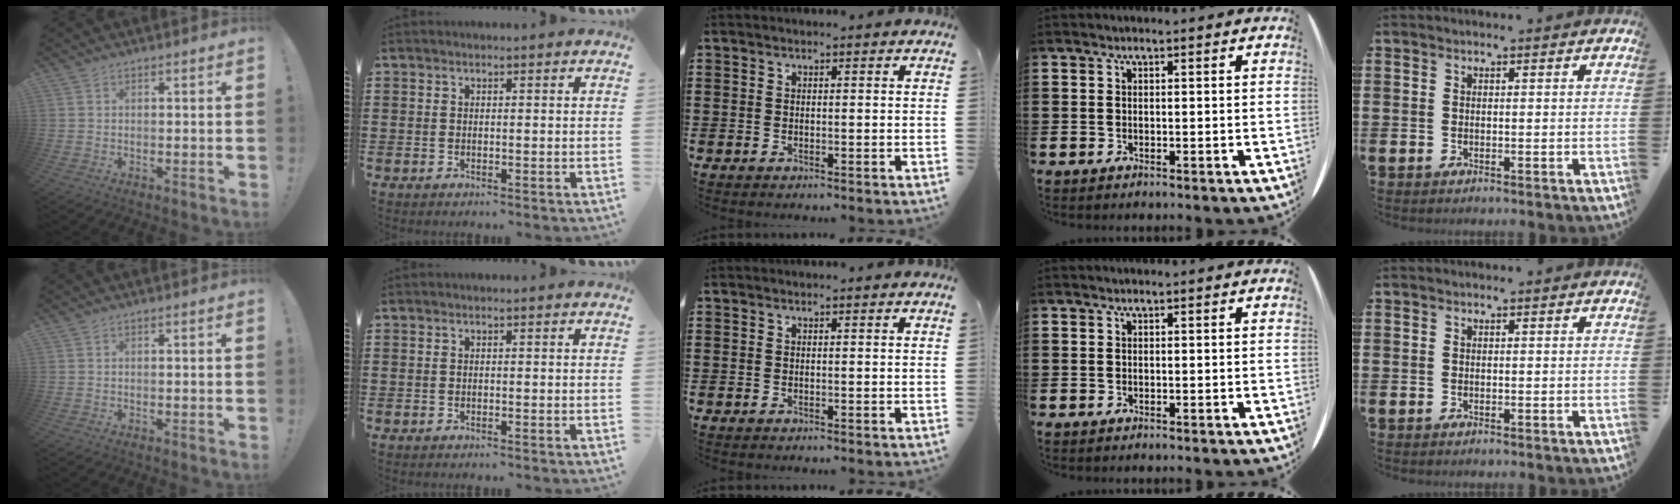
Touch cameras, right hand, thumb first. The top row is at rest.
{}